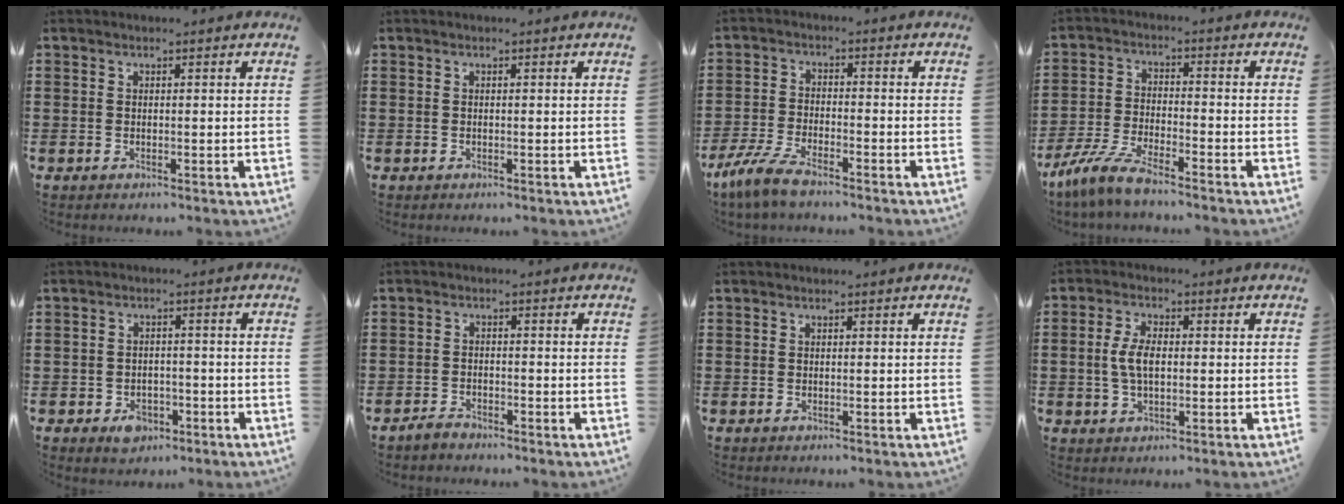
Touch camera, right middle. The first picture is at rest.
{"total": 0.0}
{"total": 5.7, "force": [-4.7, 1.1, 3.1], "torque": [-0.085, -0.009, -0.095]}
{"total": 6.4, "force": [-5.5, 0.7, 3.3], "torque": [-0.087, -0.010, -0.110]}
{"total": 3.2, "force": [-2.0, 2.2, 1.3], "torque": [-0.025, 0.003, -0.040]}
{"total": 2.0, "force": [-1.9, 0.7, 0.4], "torque": [-0.012, 0.005, -0.038]}
{"total": 0.0}
{"total": 5.1, "force": [0.0, 2.6, 4.3], "torque": [-0.106, 0.001, -0.008]}